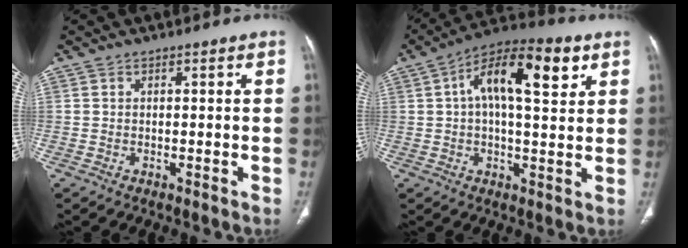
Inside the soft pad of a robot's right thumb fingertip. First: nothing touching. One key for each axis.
{"total": 16.0, "fx": 5.4, "fy": 6.6, "fz": 13.5, "tx": -0.195, "ty": 0.017, "tz": 0.076}